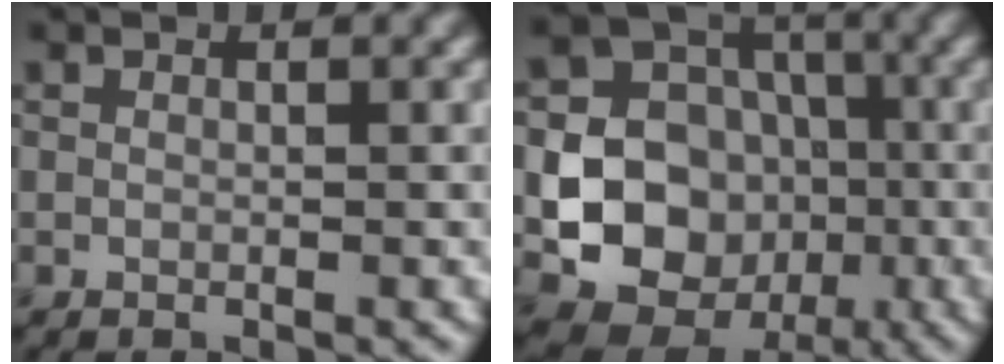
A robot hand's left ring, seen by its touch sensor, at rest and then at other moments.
{"total": 11.0, "force": [-2.0, 9.7, 4.8], "torque": [-0.076, -0.017, -0.058]}